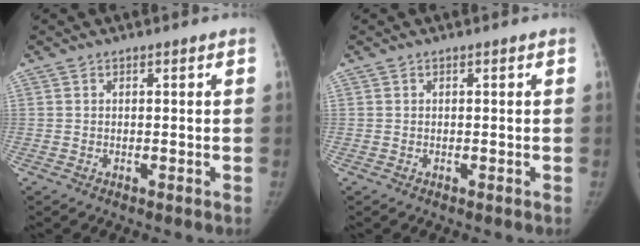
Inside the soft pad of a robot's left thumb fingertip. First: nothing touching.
{"total": 0.0}